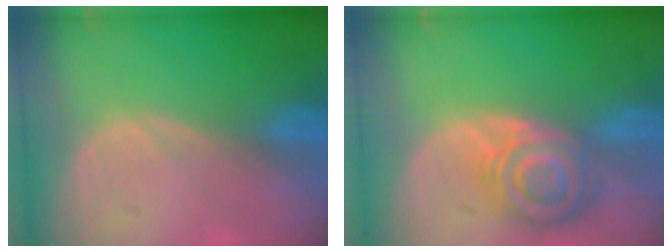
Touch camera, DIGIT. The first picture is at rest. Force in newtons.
{"total": 8.2, "press": 7.2, "slide": 4.0}